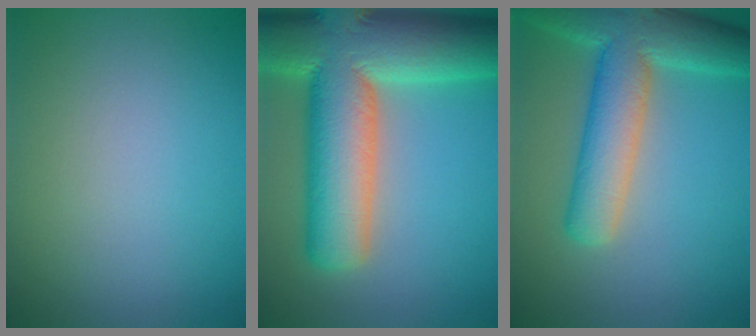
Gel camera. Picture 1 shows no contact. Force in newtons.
{"total": 15.9, "press": 15.9, "slide": 1.0}
{"total": 8.6, "press": 8.6, "slide": 0.6}